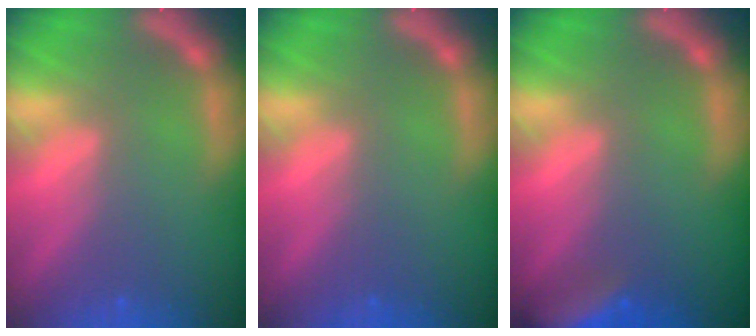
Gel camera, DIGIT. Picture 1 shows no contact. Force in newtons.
{"total": 0.0}
{"total": 6.5}